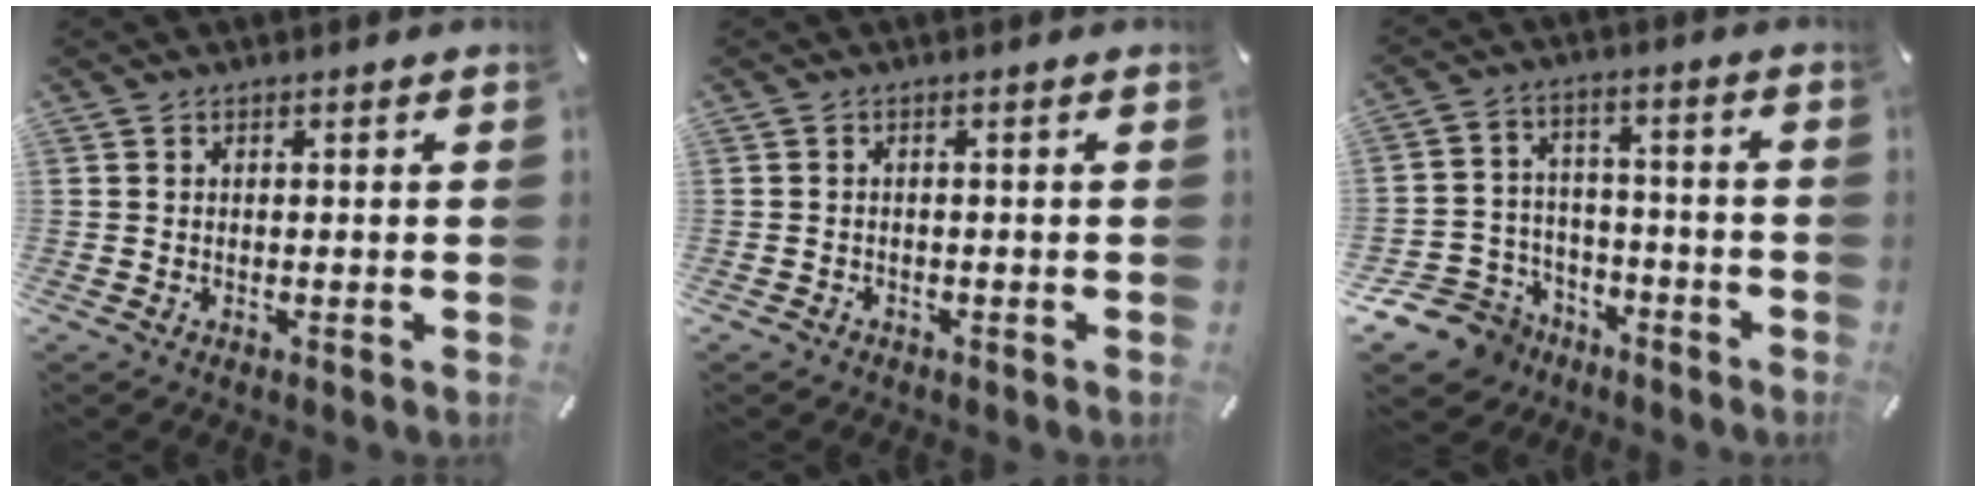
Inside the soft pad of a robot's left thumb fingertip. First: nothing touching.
{"total": 1.1, "force": [-0.8, 0.8, 0.1], "torque": [-0.004, 0.005, -0.019]}
{"total": 11.9, "force": [-7.4, 8.9, 2.9], "torque": [-0.068, 0.049, -0.128]}